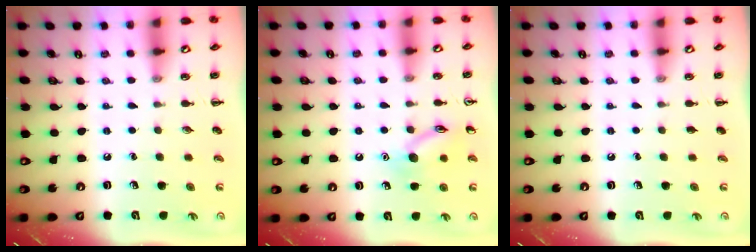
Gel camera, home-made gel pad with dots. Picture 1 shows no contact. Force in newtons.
{"total": 11.3, "press": 11.3, "slide": 0.6}
{"total": 0.0}